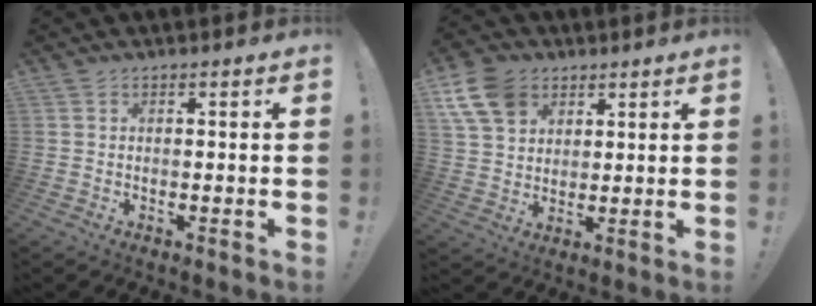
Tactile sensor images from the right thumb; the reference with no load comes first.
{"total": 12.2, "force": [6.1, 8.8, 5.9], "torque": [-0.100, -0.025, 0.121]}